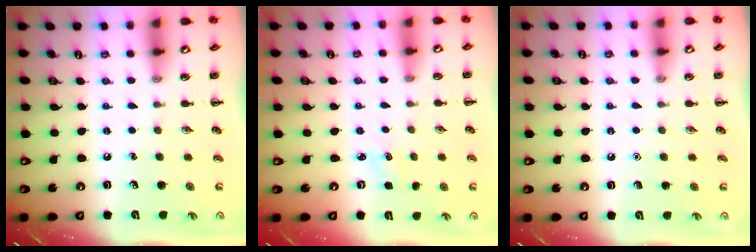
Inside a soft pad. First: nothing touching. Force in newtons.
{"total": 1.4, "press": 1.3, "slide": 0.4}
{"total": 1.6, "press": 1.6, "slide": 0.1}